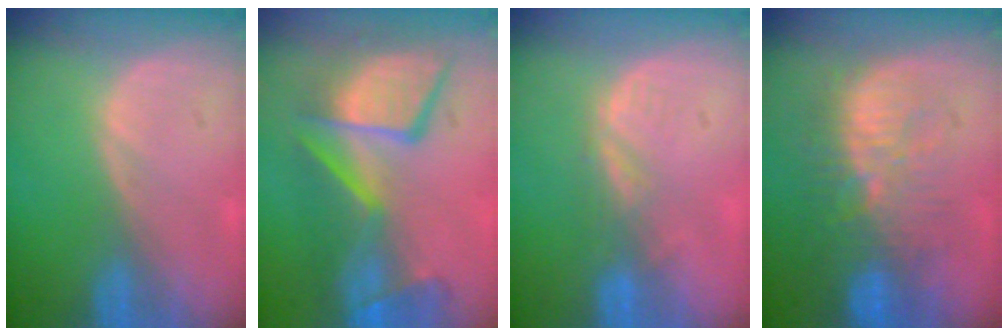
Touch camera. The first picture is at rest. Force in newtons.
{"total": 11.5, "press": 10.7, "slide": 4.4}
{"total": 2.8, "press": 2.2, "slide": 1.7}
{"total": 10.1, "press": 9.5, "slide": 3.4}